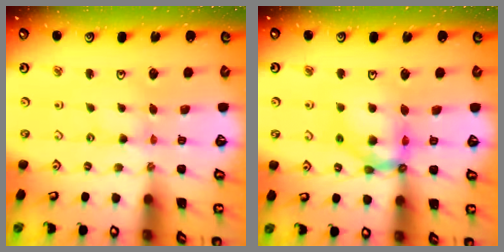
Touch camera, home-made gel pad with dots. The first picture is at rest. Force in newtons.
{"total": 12.2, "press": 12.1, "slide": 1.5}